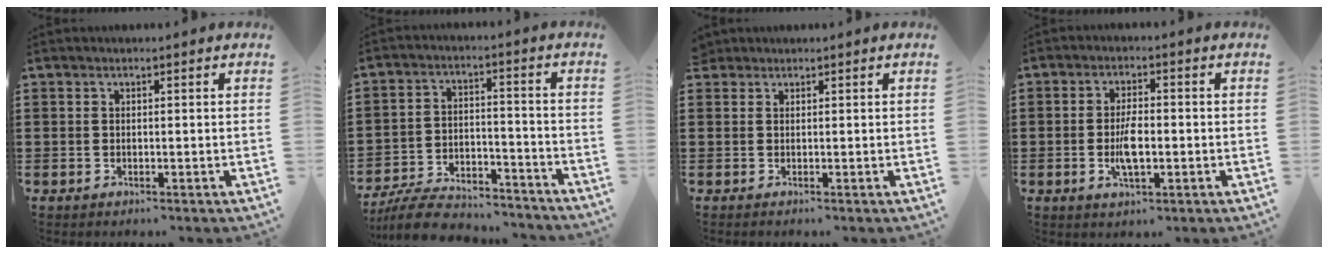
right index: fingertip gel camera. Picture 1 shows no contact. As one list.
[{"total": 7.6, "force": [-7.1, 1.6, 2.4], "torque": [-0.048, 0.017, -0.136]}, {"total": 1.0, "force": [0.7, 0.6, -0.3], "torque": [0.001, 0.003, 0.015]}, {"total": 4.9, "force": [-1.0, 1.8, 4.4], "torque": [-0.092, 0.000, -0.021]}]